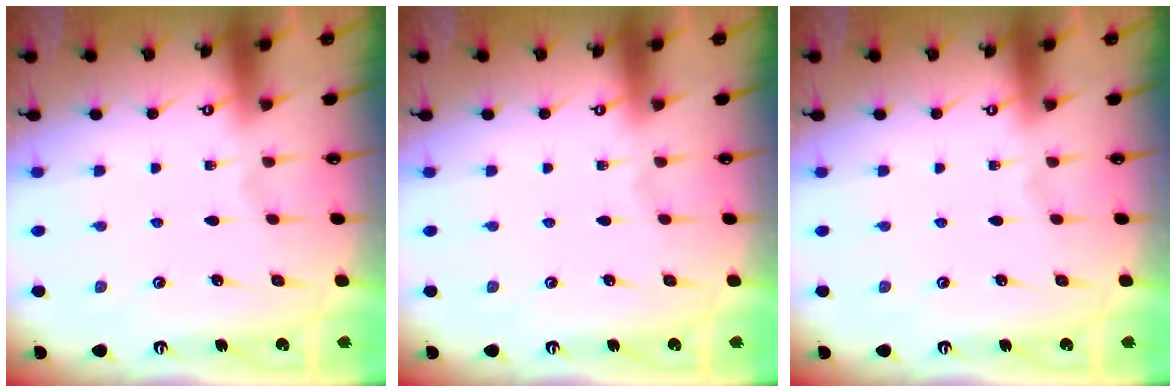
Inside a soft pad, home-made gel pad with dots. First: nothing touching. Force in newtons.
{"total": 0.0}
{"total": 0.0}